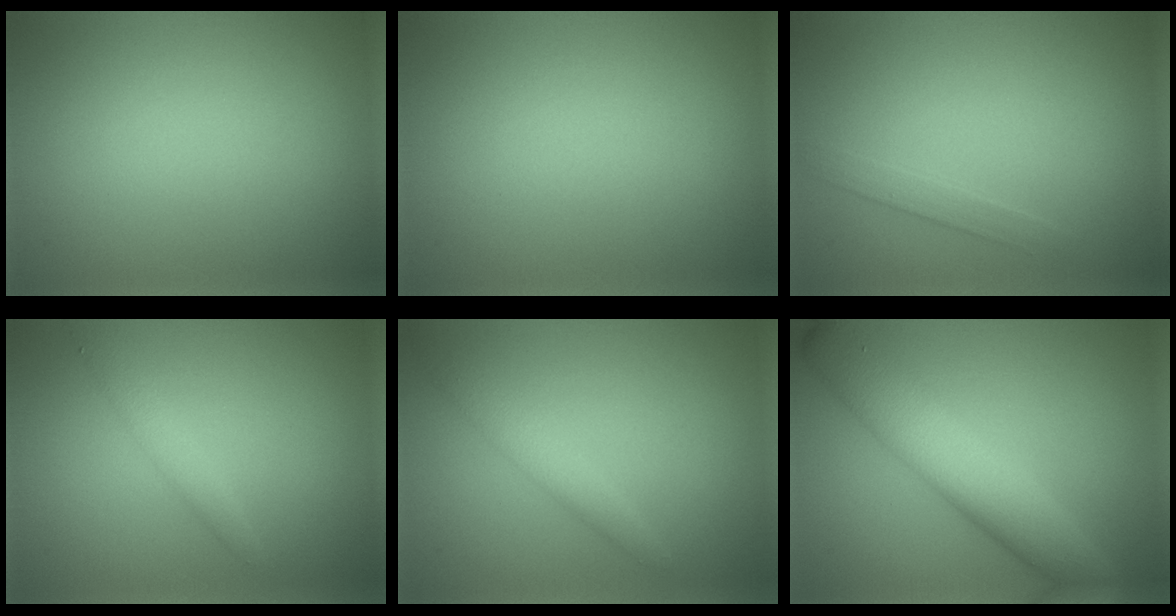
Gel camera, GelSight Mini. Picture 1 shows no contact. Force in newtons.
{"total": 0.0}
{"total": 1.3, "press": 1.3, "slide": 0.1}
{"total": 1.6, "press": 1.6, "slide": 0.0}
{"total": 1.9, "press": 1.9, "slide": 0.1}
{"total": 6.9, "press": 6.9, "slide": 0.0}